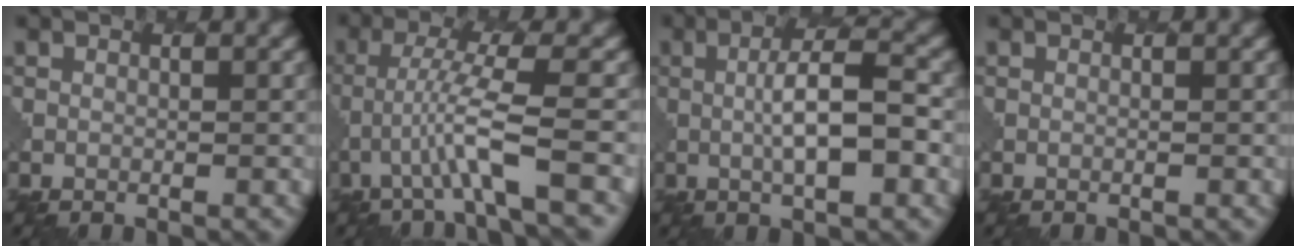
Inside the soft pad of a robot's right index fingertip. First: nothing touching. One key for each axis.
{"total": 4.3, "fx": -1.7, "fy": -0.1, "fz": 4.0, "tx": -0.084, "ty": 0.007, "tz": -0.036}
{"total": 5.5, "fx": 0.3, "fy": 1.2, "fz": 5.3, "tx": -0.093, "ty": 0.005, "tz": 0.004}
{"total": 0.0}